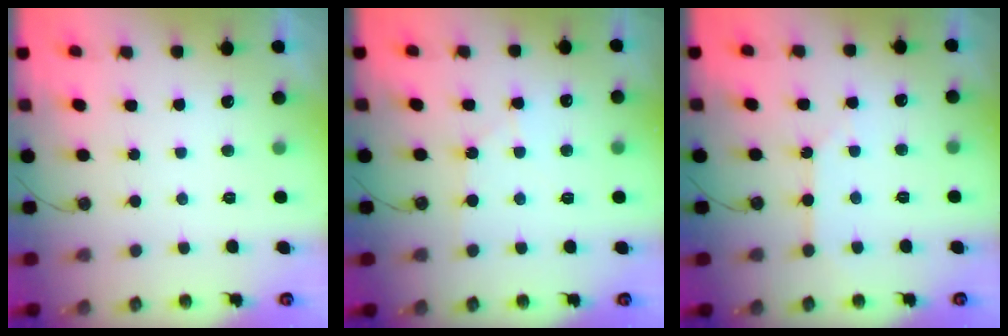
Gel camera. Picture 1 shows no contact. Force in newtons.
{"total": 6.1, "press": 6.0, "slide": 0.9}
{"total": 3.0, "press": 3.0, "slide": 0.4}